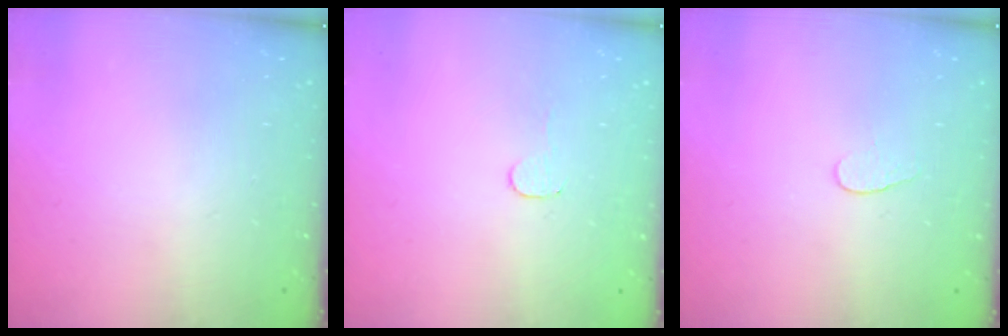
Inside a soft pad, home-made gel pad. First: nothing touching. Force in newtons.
{"total": 2.8, "press": 2.8, "slide": 0.2}
{"total": 3.9, "press": 3.9, "slide": 0.4}